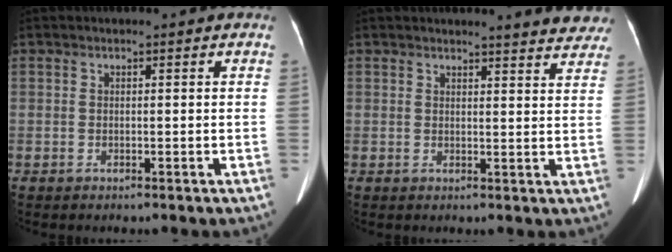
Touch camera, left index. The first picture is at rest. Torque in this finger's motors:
{"motor_torque": [-0.24, -0.43, 0.01, 0.01]}